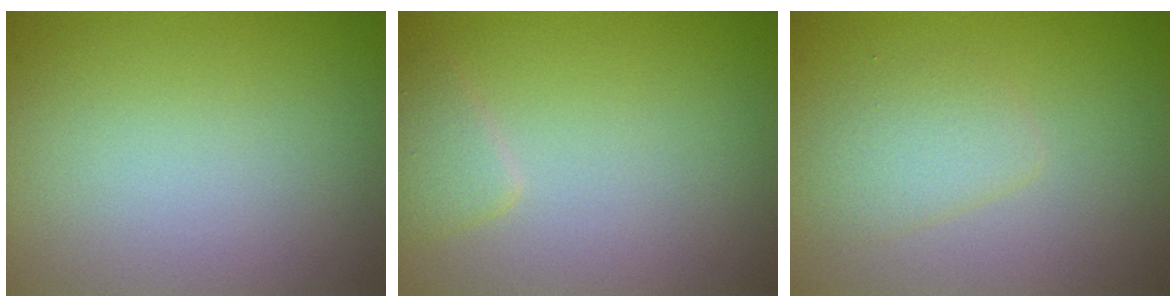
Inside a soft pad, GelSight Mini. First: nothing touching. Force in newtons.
{"total": 1.5, "press": 1.5, "slide": 0.1}
{"total": 2.1, "press": 2.1, "slide": 0.1}